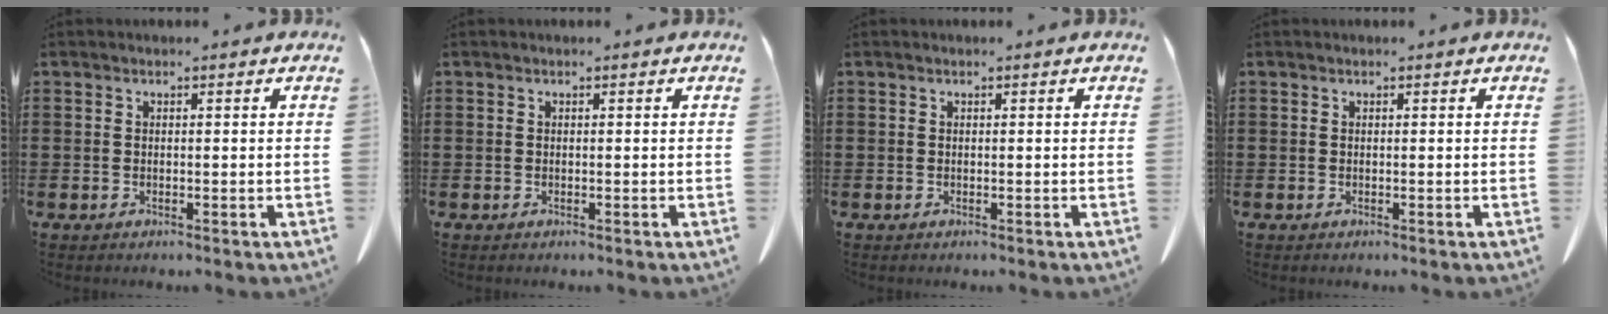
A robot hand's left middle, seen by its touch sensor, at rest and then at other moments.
{"total": 0.0}
{"total": 0.0}
{"total": 0.0}